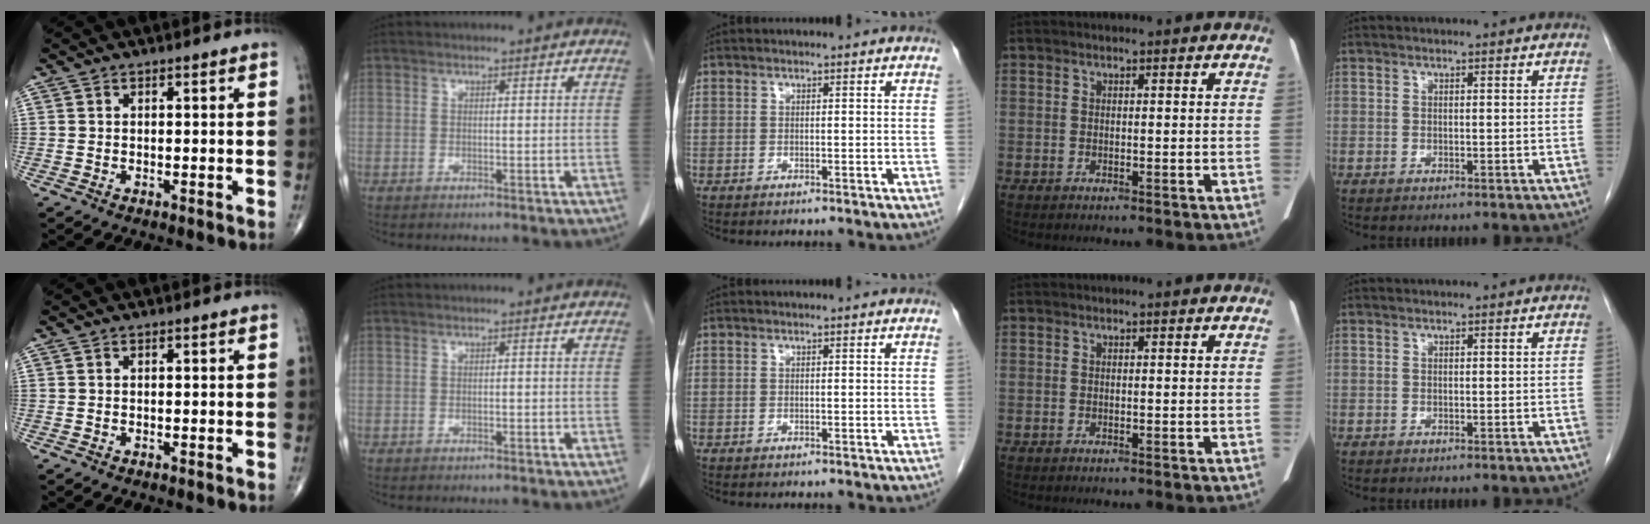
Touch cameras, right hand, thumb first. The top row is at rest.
{"index": {"total": 0.6, "force": [-0.3, 0.1, 0.5], "torque": [-0.009, 0.000, -0.004]}}